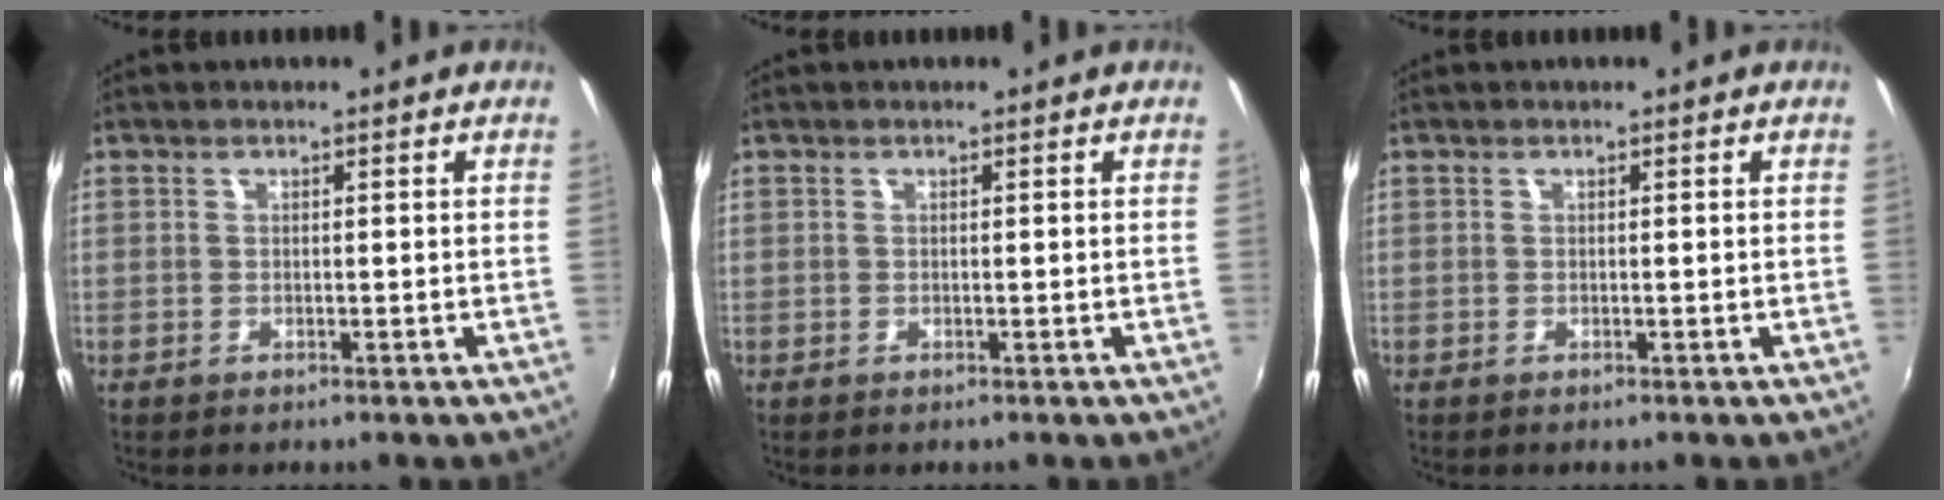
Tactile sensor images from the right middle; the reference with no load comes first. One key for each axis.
{"total": 0.0}
{"total": 0.0}